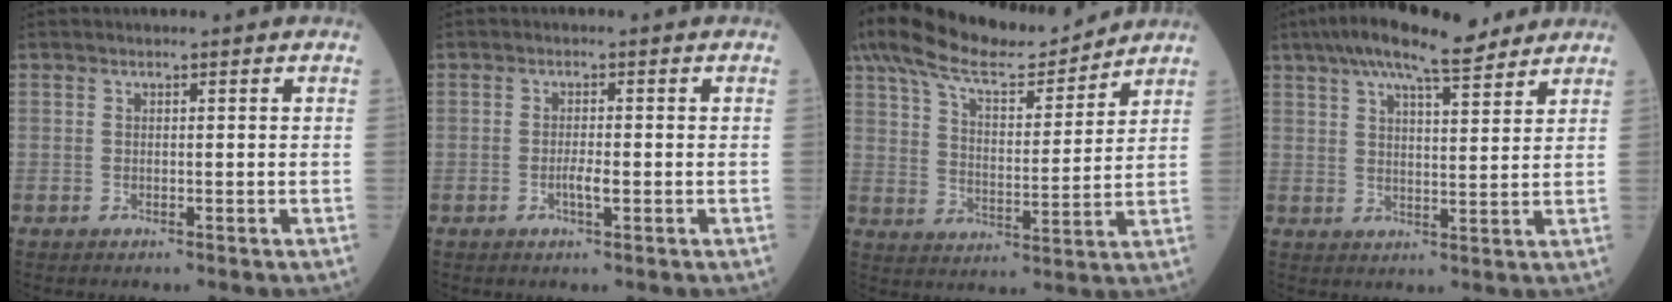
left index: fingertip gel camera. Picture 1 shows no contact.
{"total": 1.9, "force": [-0.6, 0.3, 1.7], "torque": [-0.035, 0.000, -0.010]}
{"total": 16.6, "force": [14.6, 3.1, 7.1], "torque": [-0.138, 0.021, 0.247]}
{"total": 13.2, "force": [10.4, 2.6, 7.8], "torque": [-0.134, 0.033, 0.161]}